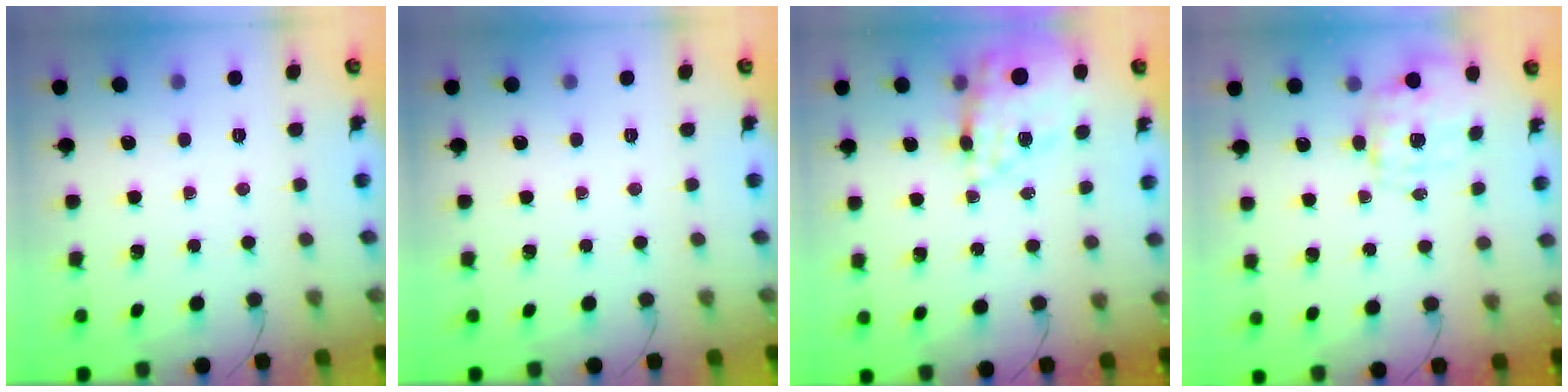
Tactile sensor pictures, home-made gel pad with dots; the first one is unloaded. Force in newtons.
{"total": 0.0}
{"total": 15.5, "press": 14.8, "slide": 4.5}
{"total": 4.1, "press": 3.9, "slide": 1.3}